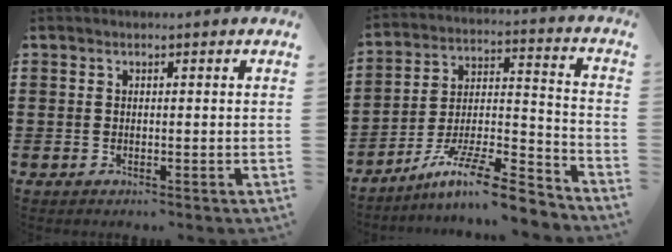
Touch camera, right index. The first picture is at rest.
{"total": 11.9, "force": [-9.6, 1.5, 6.8], "torque": [-0.105, 0.023, -0.181]}